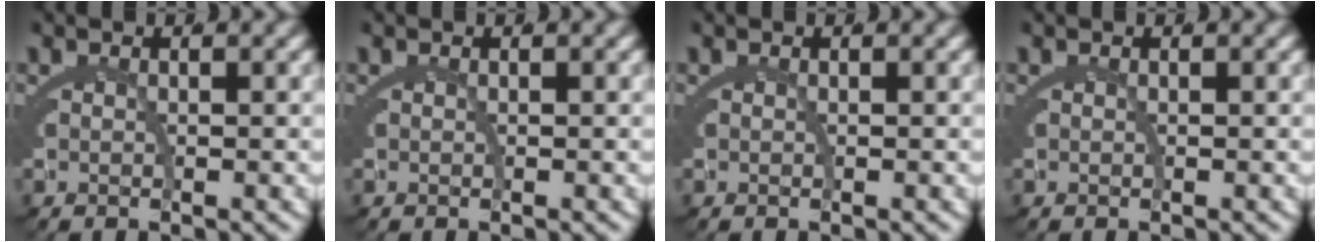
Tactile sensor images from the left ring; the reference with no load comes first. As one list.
[{"total": 0.0}, {"total": 0.0}, {"total": 0.0}]